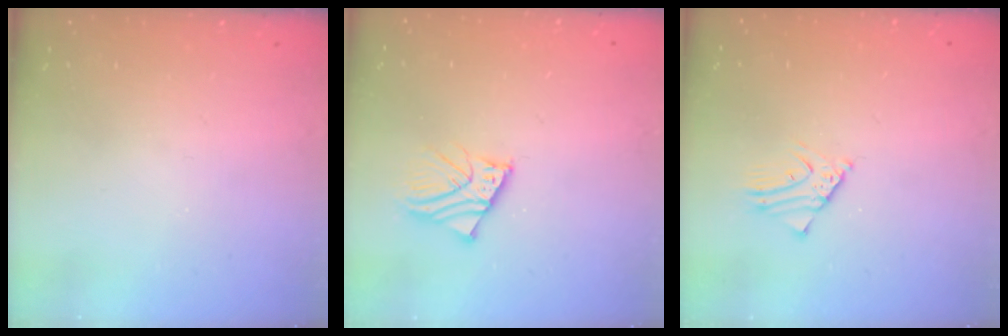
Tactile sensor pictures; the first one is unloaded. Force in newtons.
{"total": 5.1, "press": 5.1, "slide": 0.7}
{"total": 3.0, "press": 3.0, "slide": 0.3}